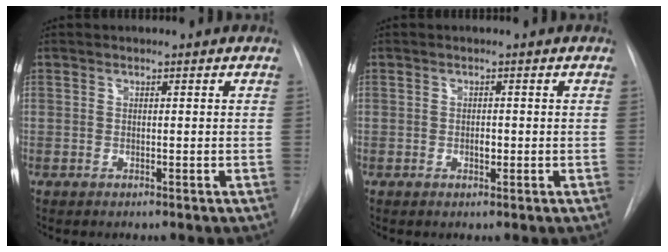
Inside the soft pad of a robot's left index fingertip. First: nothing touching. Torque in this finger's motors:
{"motor_torque": [0.08, 0.04, 0.00, 0.00]}